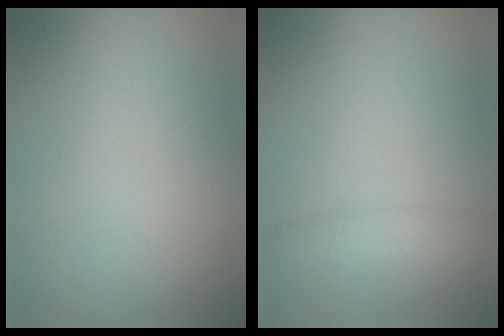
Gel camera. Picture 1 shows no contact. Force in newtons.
{"total": 2.0, "press": 2.0, "slide": 0.0}